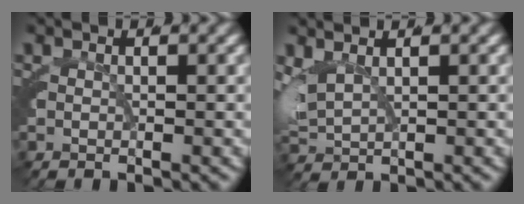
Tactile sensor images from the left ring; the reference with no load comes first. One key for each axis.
{"total": 4.4, "fx": 1.3, "fy": 3.1, "fz": 2.8, "tx": -0.080, "ty": -0.010, "tz": 0.032}